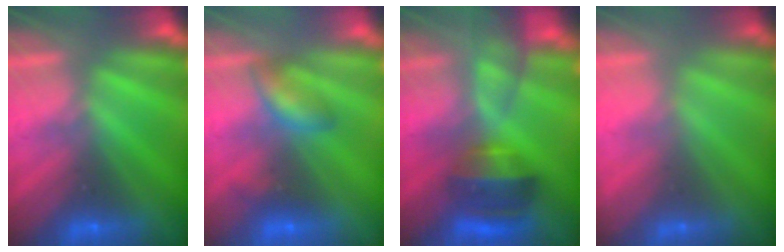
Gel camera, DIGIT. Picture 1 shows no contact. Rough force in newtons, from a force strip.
{"total": 2.4}
{"total": 7.3}
{"total": 2.1}